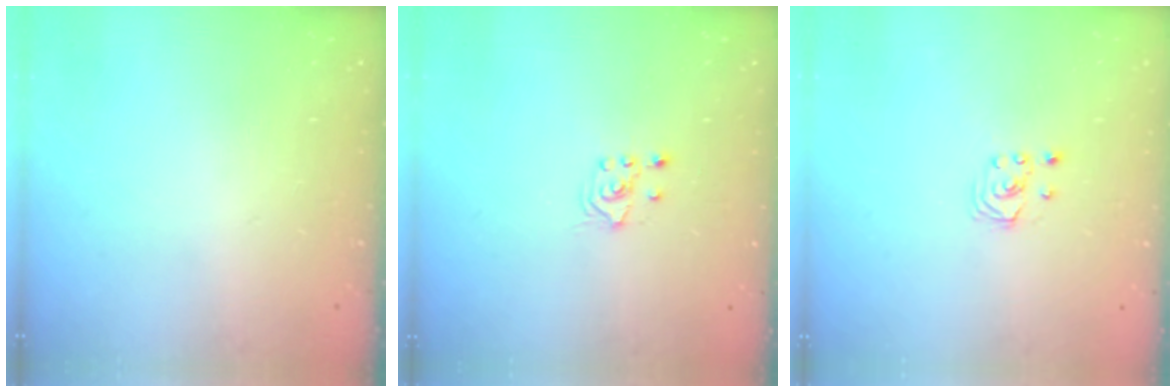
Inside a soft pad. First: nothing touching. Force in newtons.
{"total": 2.6, "press": 2.4, "slide": 0.8}
{"total": 1.8, "press": 1.8, "slide": 0.2}